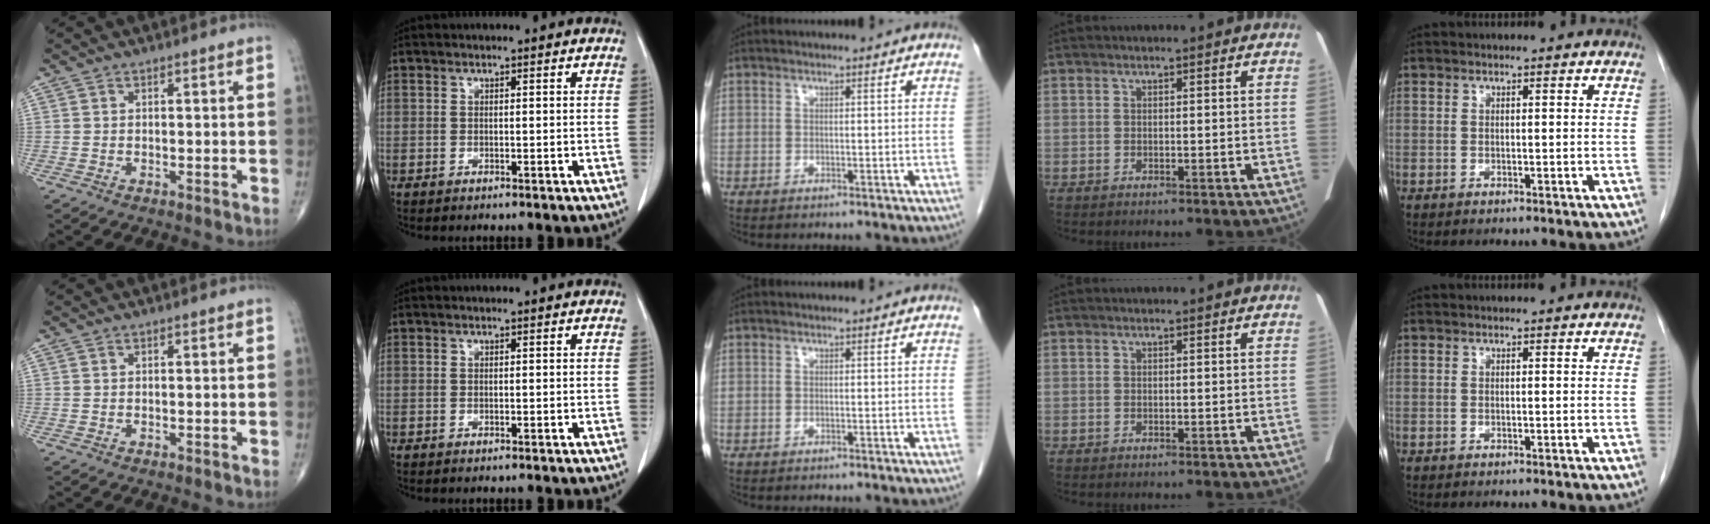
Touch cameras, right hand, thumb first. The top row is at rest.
{}